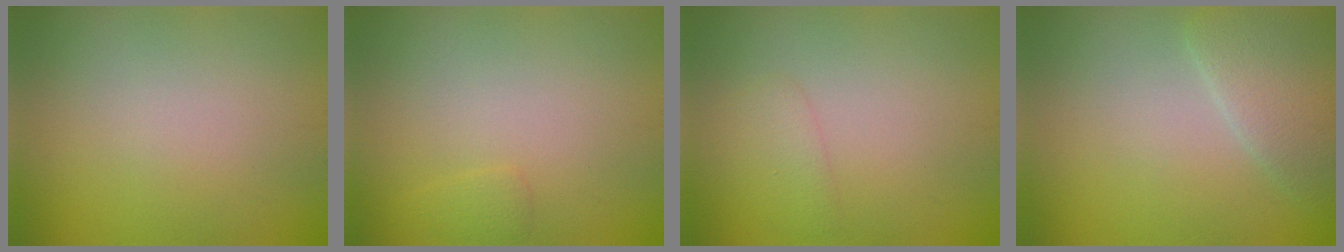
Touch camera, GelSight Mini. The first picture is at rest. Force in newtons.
{"total": 0.9, "press": 0.9, "slide": 0.1}
{"total": 1.8, "press": 1.8, "slide": 0.0}
{"total": 4.0, "press": 4.0, "slide": 0.1}